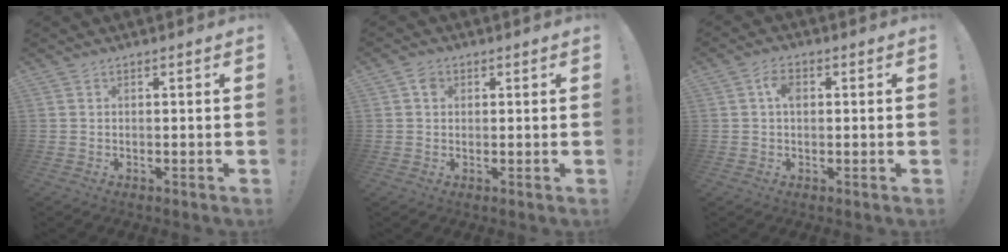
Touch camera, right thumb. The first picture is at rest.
{"total": 2.5, "force": [0.7, 2.1, 1.2], "torque": [-0.012, 0.001, 0.010]}
{"total": 4.1, "force": [0.7, 2.6, 3.1], "torque": [-0.051, 0.007, 0.010]}